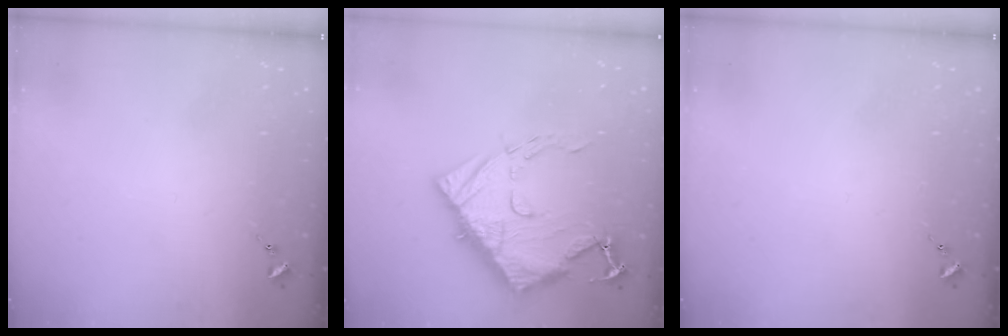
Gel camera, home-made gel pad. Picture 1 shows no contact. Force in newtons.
{"total": 22.1, "press": 22.0, "slide": 2.0}
{"total": 0.0}